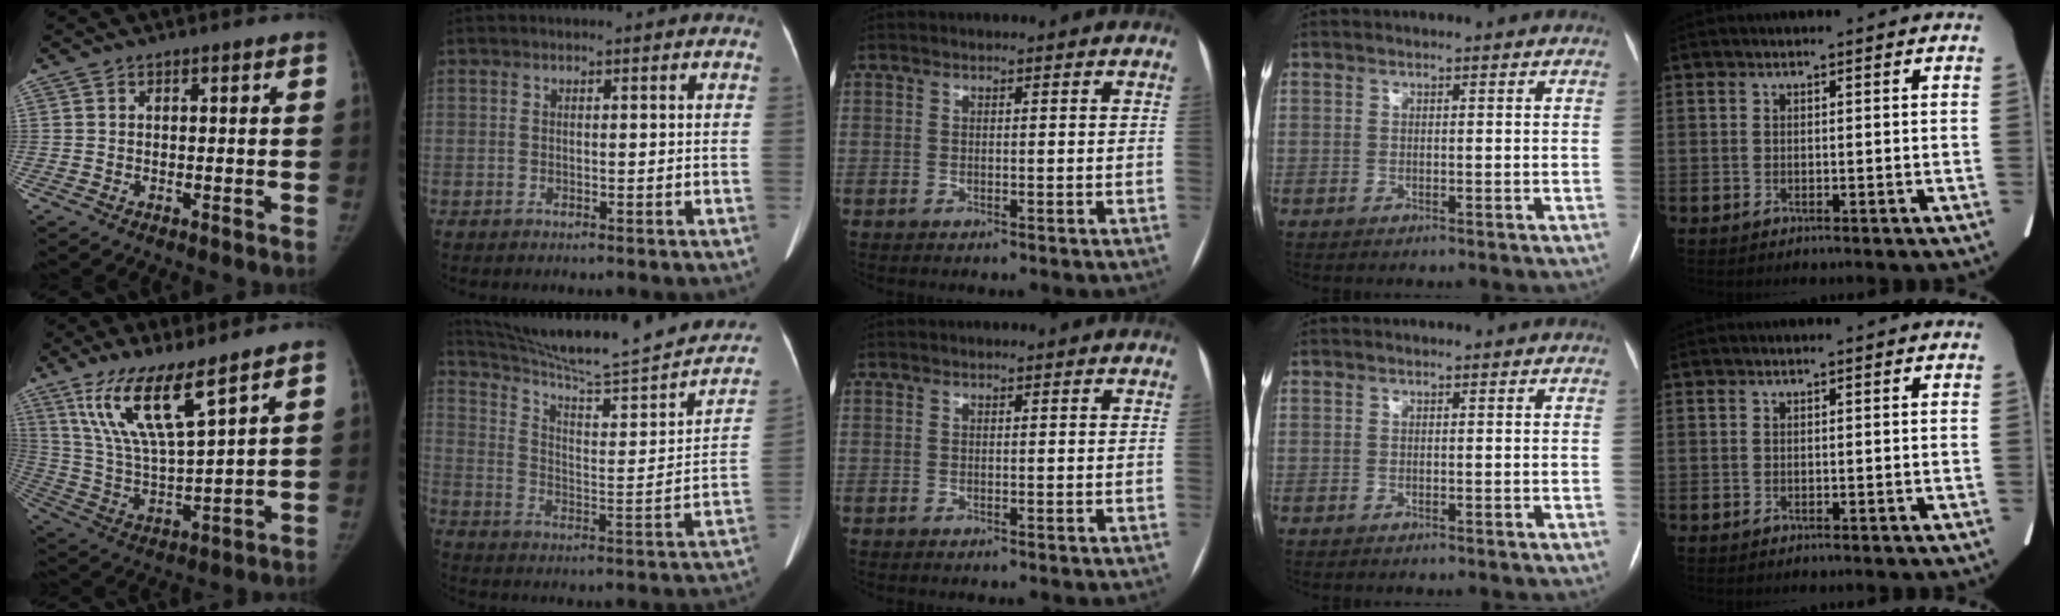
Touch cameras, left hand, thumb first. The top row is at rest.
{"thumb": {"total": 13.8, "force": [9.0, 2.4, 10.3], "torque": [-0.195, -0.052, 0.190]}, "index": {"total": 23.6, "force": [20.5, 1.6, 11.6], "torque": [-0.171, -0.028, 0.287]}}